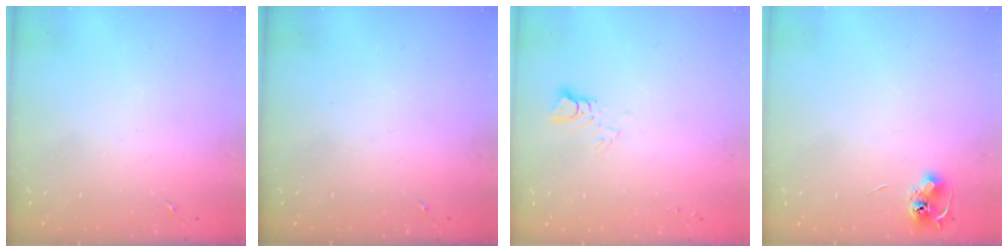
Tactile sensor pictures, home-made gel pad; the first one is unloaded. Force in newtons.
{"total": 0.0}
{"total": 2.9, "press": 2.9, "slide": 0.2}
{"total": 6.6, "press": 6.6, "slide": 0.5}